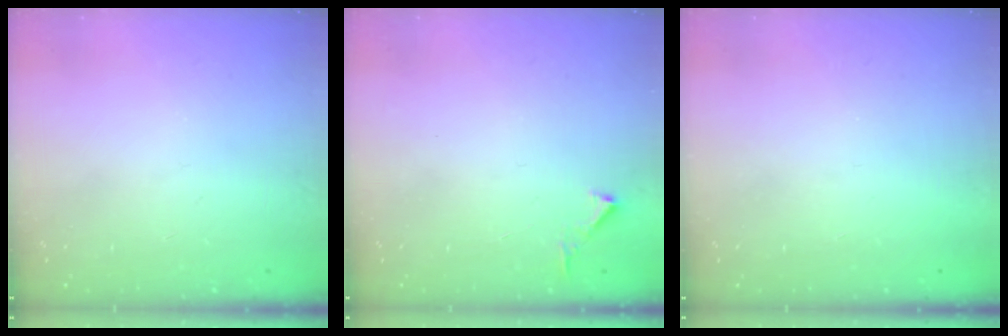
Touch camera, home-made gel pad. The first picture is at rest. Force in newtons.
{"total": 2.8, "press": 2.8, "slide": 0.3}
{"total": 1.5, "press": 1.5, "slide": 0.1}